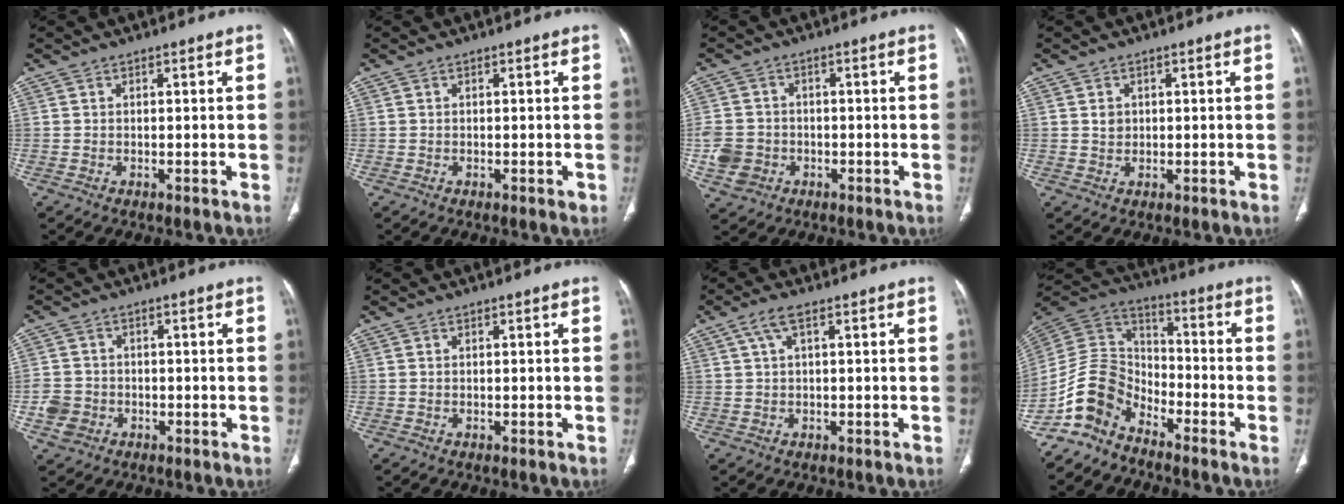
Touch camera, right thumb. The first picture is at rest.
{"total": 0.8, "force": [-0.2, 0.3, 0.7], "torque": [-0.007, -0.002, -0.003]}
{"total": 6.6, "force": [-2.1, 5.8, 2.4], "torque": [-0.040, 0.014, -0.036]}
{"total": 1.8, "force": [0.3, 1.6, 0.7], "torque": [-0.004, 0.001, 0.007]}
{"total": 4.7, "force": [-1.8, 4.1, 1.6], "torque": [-0.023, 0.015, -0.032]}
{"total": 0.0}
{"total": 3.2, "force": [1.3, 1.1, 2.8], "torque": [-0.066, 0.015, 0.028]}
{"total": 10.8, "force": [-7.7, 6.6, 3.8], "torque": [-0.060, 0.080, -0.167]}